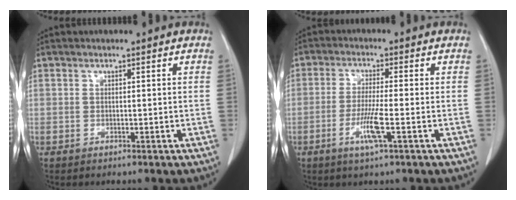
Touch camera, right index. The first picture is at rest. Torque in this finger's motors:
{"motor_torque": [-0.05, 0.09, 0.04, 0.01]}